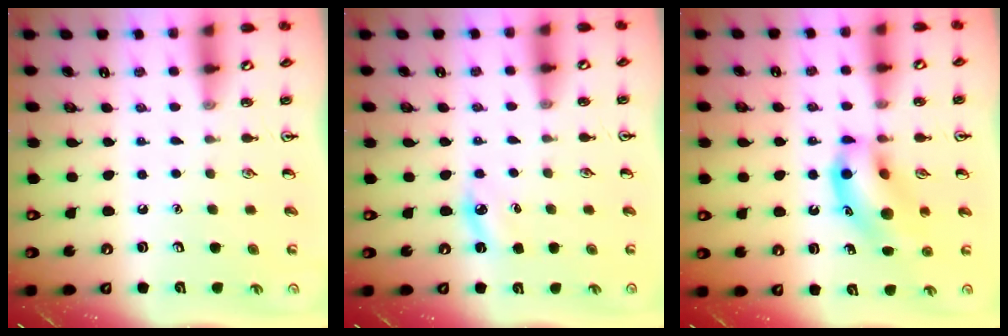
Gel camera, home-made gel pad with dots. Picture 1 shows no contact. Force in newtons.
{"total": 4.5, "press": 4.3, "slide": 1.4}
{"total": 14.3, "press": 14.1, "slide": 2.8}